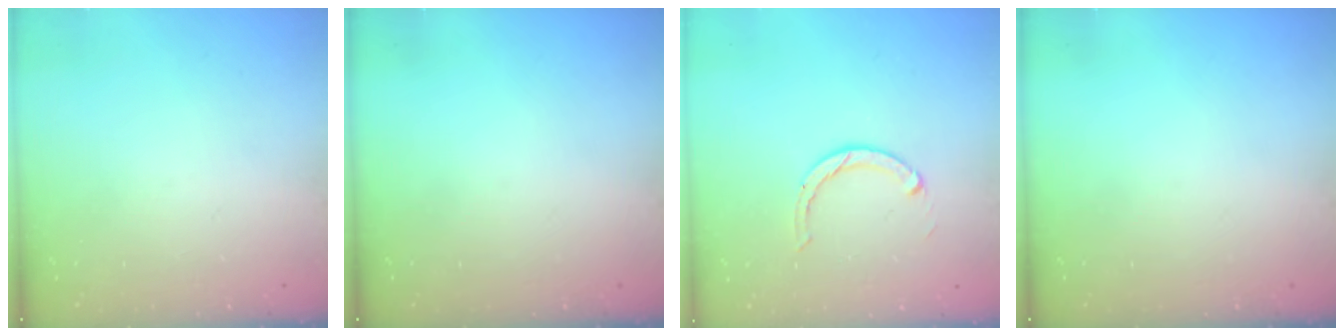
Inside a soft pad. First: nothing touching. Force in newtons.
{"total": 0.0}
{"total": 2.2, "press": 2.2, "slide": 0.3}
{"total": 0.0}